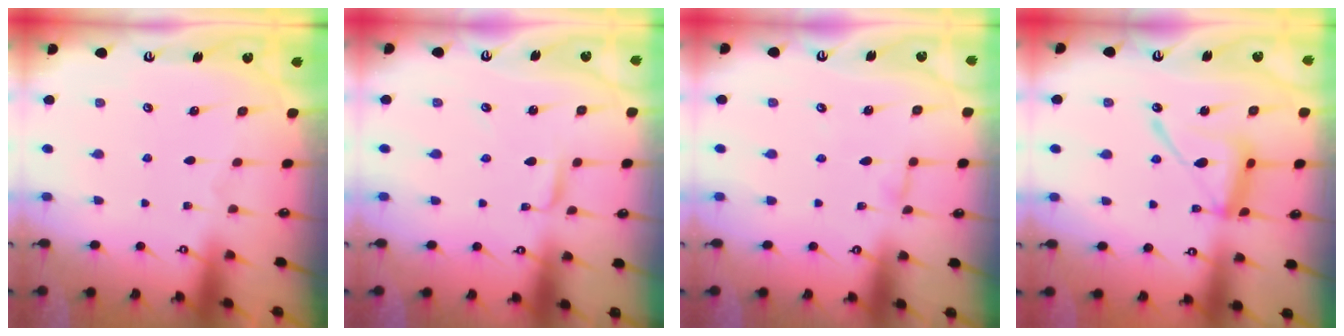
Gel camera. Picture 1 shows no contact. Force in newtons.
{"total": 1.9, "press": 1.9, "slide": 0.2}
{"total": 2.5, "press": 2.5, "slide": 0.2}
{"total": 14.5, "press": 14.4, "slide": 1.3}